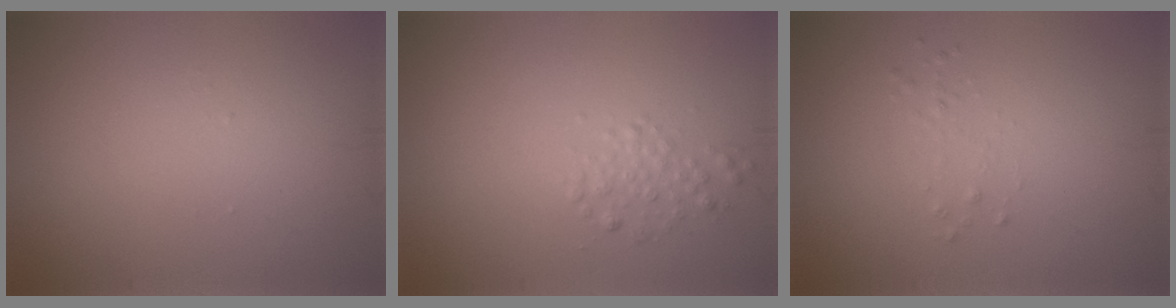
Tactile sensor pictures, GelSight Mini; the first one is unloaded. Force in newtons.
{"total": 1.5, "press": 1.5, "slide": 0.0}
{"total": 0.8, "press": 0.8, "slide": 0.0}